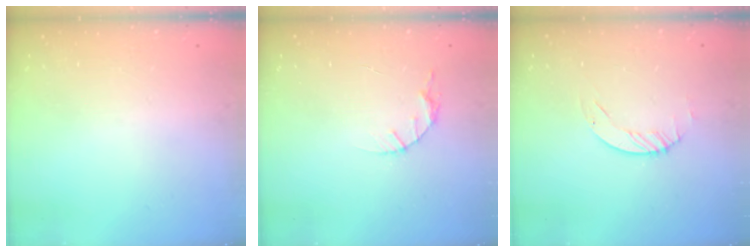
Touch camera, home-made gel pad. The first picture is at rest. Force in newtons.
{"total": 4.1, "press": 4.1, "slide": 0.5}
{"total": 1.2, "press": 1.2, "slide": 0.2}